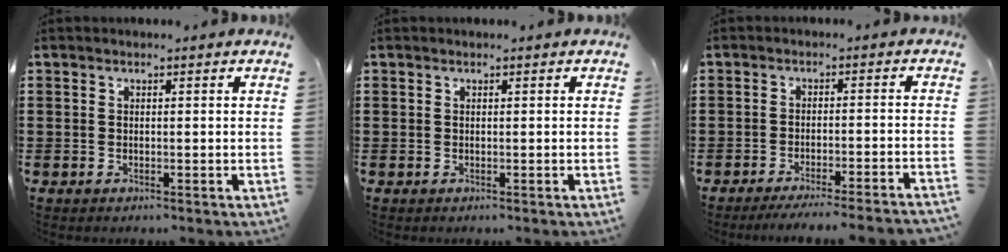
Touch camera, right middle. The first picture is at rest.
{"total": 0.0}
{"total": 3.4, "force": [-3.1, -0.5, 1.2], "torque": [-0.021, -0.005, -0.061]}